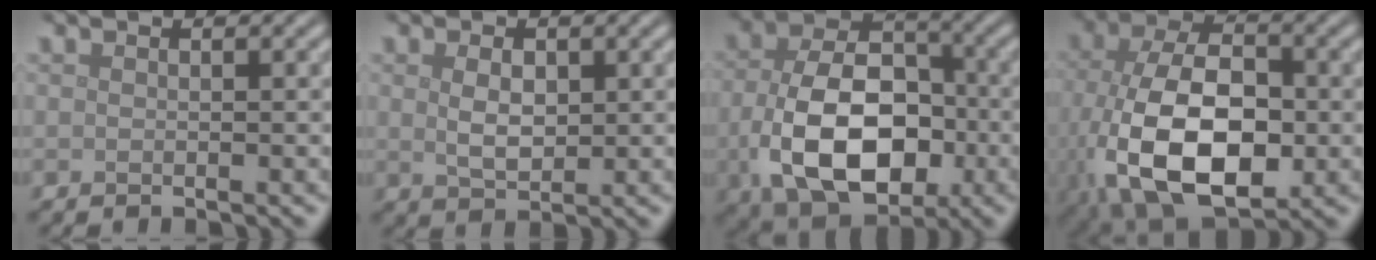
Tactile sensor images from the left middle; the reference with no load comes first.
{"total": 2.7, "force": [0.6, 1.6, 2.1], "torque": [-0.045, -0.003, 0.015]}
{"total": 11.6, "force": [-2.4, 7.6, 8.4], "torque": [-0.168, -0.018, -0.036]}
{"total": 13.8, "force": [-2.7, 8.3, 10.7], "torque": [-0.230, -0.029, -0.042]}